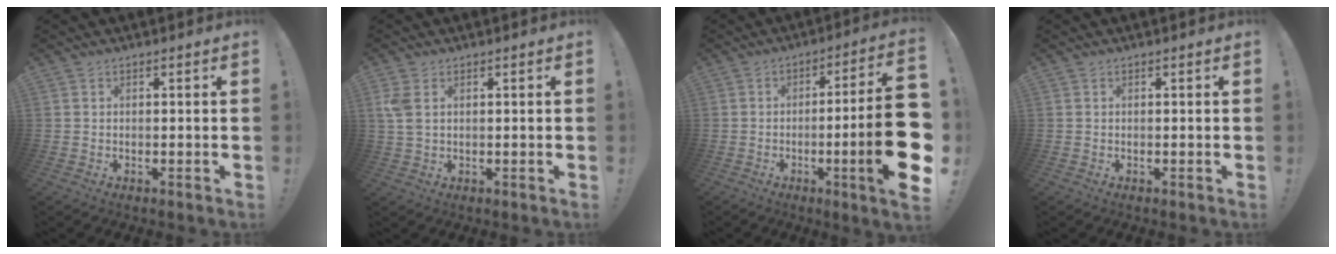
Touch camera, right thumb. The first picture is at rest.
{"total": 4.4, "force": [1.4, 2.4, 3.4], "torque": [-0.080, -0.003, 0.025]}
{"total": 20.1, "force": [-3.8, 1.3, 19.7], "torque": [-0.312, 0.001, -0.058]}
{"total": 0.0}